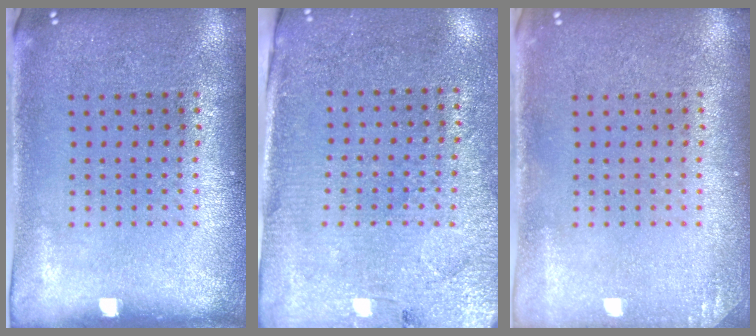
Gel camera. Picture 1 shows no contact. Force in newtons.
{"total": 2.8, "press": 2.6, "slide": 1.1}
{"total": 1.0, "press": 1.0, "slide": 0.1}